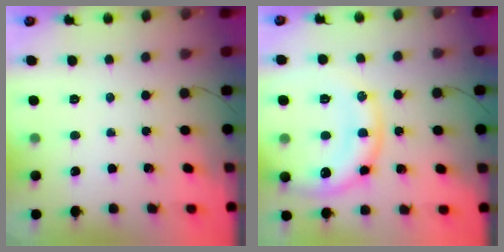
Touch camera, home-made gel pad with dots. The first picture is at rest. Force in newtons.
{"total": 14.7, "press": 14.6, "slide": 1.5}